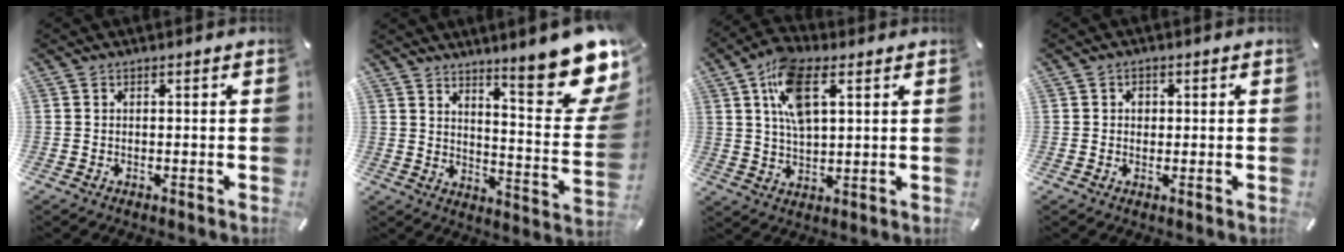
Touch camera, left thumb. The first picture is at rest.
{"total": 18.6, "force": [12.3, 4.9, 13.0], "torque": [-0.175, -0.105, 0.201]}
{"total": 11.8, "force": [4.9, 6.0, 9.0], "torque": [-0.180, 0.000, 0.086]}
{"total": 1.7, "force": [0.1, 1.6, 0.6], "torque": [0.002, 0.001, -0.004]}